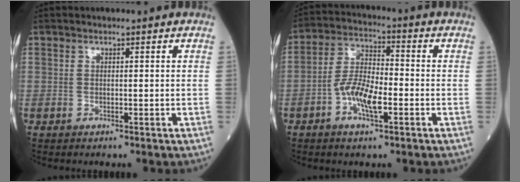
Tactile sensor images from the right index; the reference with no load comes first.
{"total": 7.8, "force": [-2.8, 2.4, 6.9], "torque": [-0.145, 0.005, -0.056]}